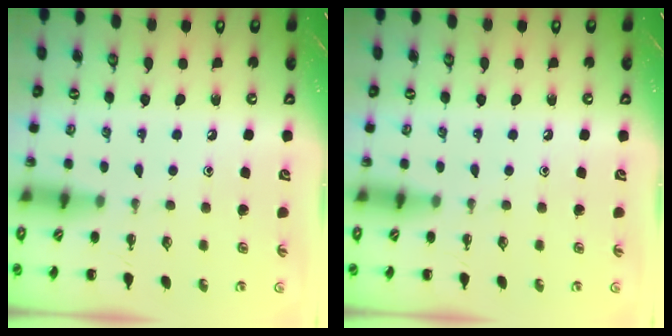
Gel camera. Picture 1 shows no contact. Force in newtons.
{"total": 0.0}